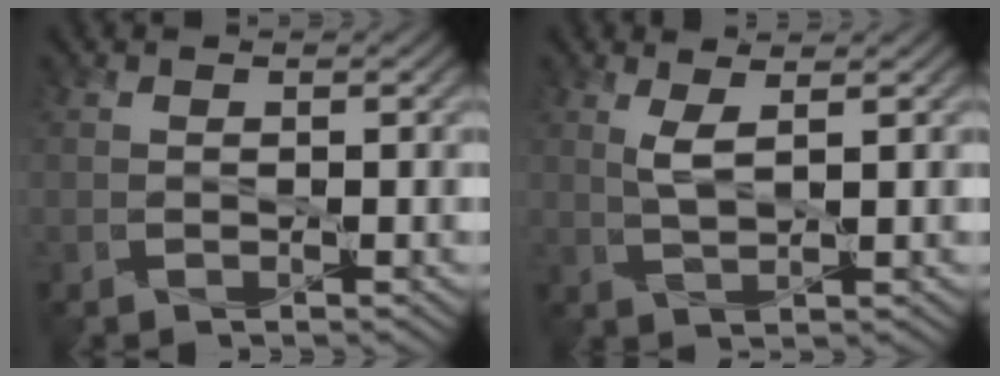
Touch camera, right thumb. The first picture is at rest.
{"total": 2.6, "force": [1.3, 0.5, 2.2], "torque": [-0.052, 0.000, 0.029]}